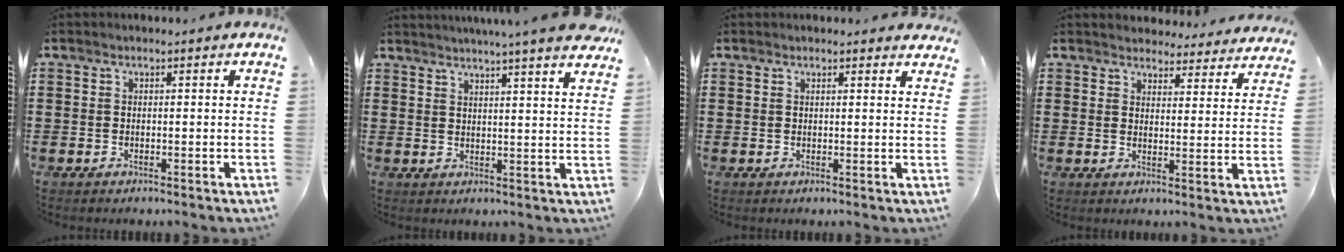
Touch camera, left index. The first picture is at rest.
{"total": 4.5, "force": [4.1, -1.0, 1.5], "torque": [-0.035, -0.023, 0.068]}
{"total": 1.8, "force": [1.8, 0.3, 0.3], "torque": [-0.003, -0.001, 0.033]}
{"total": 4.0, "force": [4.0, 0.4, 0.0], "torque": [-0.010, -0.025, 0.070]}